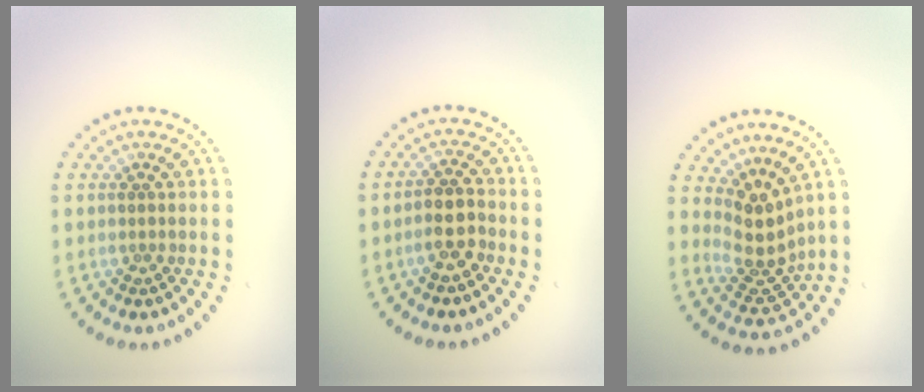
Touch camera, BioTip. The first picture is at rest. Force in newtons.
{"total": 2.5, "press": 2.3, "slide": 0.9}
{"total": 3.6, "press": 2.7, "slide": 2.4}